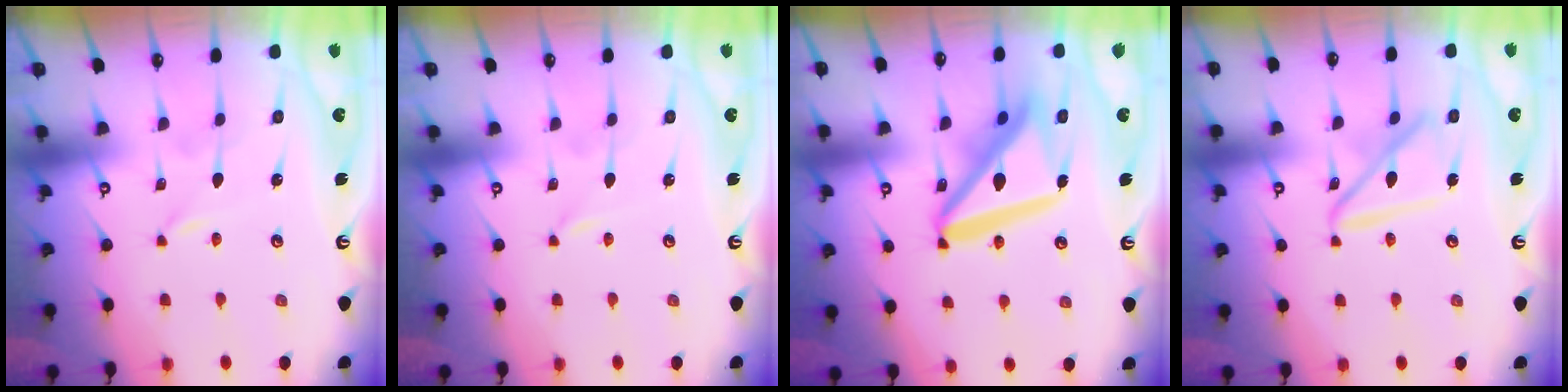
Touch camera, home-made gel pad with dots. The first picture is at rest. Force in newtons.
{"total": 0.0}
{"total": 19.2, "press": 19.1, "slide": 2.2}
{"total": 12.1, "press": 12.0, "slide": 1.0}